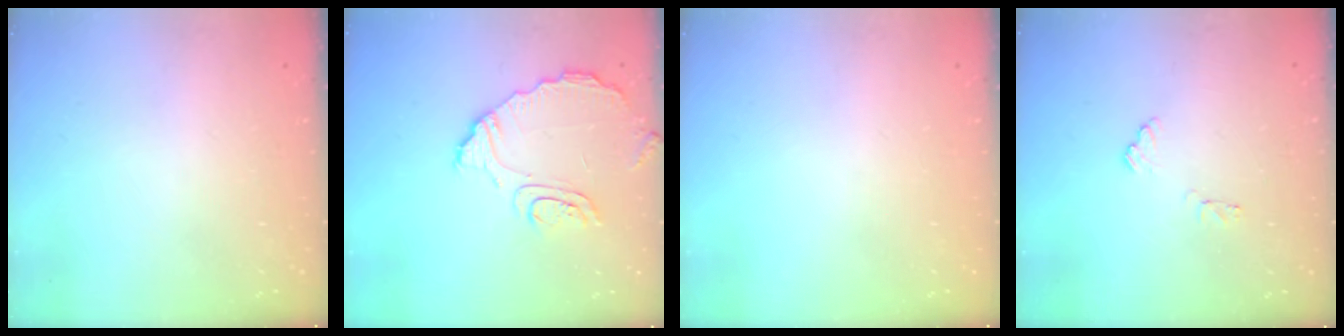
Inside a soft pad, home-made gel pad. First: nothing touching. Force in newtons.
{"total": 9.5, "press": 9.5, "slide": 0.8}
{"total": 0.0}
{"total": 5.4, "press": 5.4, "slide": 0.3}